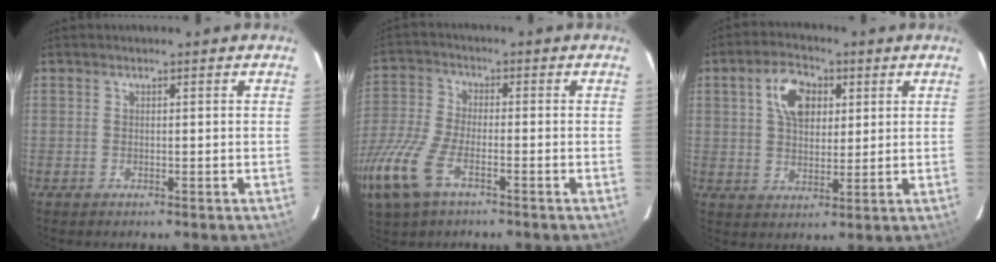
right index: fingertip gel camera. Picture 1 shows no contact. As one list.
[{"total": 15.8, "force": [-8.4, 7.1, 11.3], "torque": [-0.270, -0.036, -0.174]}, {"total": 8.7, "force": [3.0, 5.5, 6.0], "torque": [-0.103, 0.025, 0.054]}]